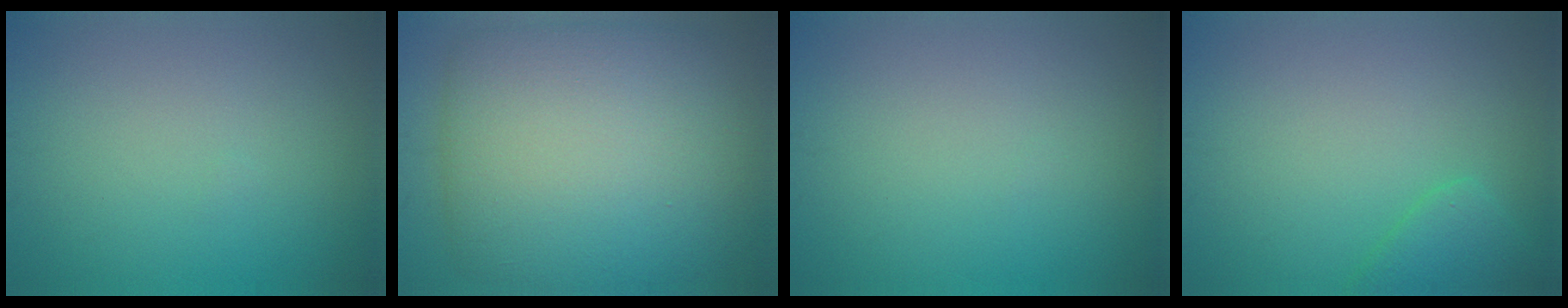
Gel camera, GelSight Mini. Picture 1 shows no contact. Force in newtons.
{"total": 14.0, "press": 14.0, "slide": 0.4}
{"total": 0.0}
{"total": 2.5, "press": 2.5, "slide": 0.2}